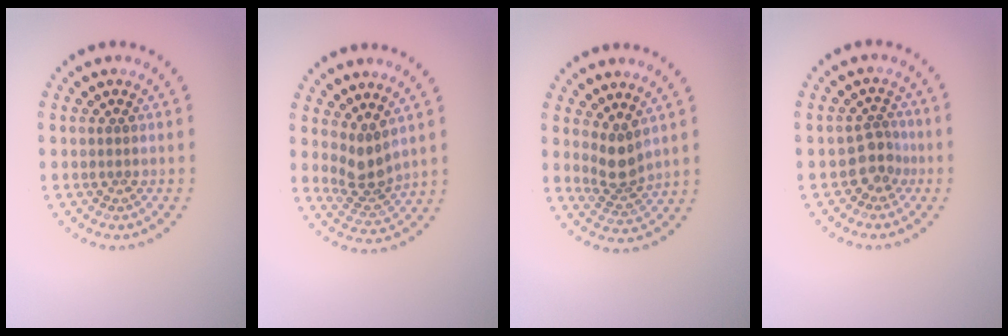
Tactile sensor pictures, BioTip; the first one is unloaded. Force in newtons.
{"total": 2.8, "press": 2.1, "slide": 1.8}
{"total": 2.8, "press": 2.2, "slide": 1.8}
{"total": 2.2, "press": 1.7, "slide": 1.4}